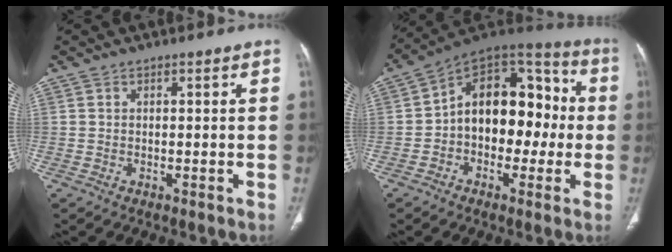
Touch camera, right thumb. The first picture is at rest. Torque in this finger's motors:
{"motor_torque": [-0.60, 1.69, 0.33, 0.19, 0.11]}